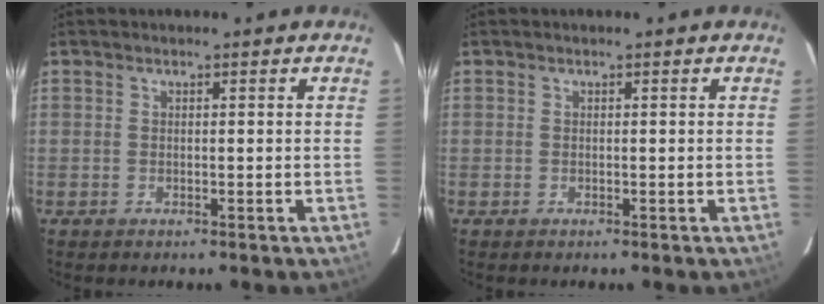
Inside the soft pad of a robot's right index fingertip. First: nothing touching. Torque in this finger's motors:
{"motor_torque": [0.00, 0.00, 0.00, 0.00]}